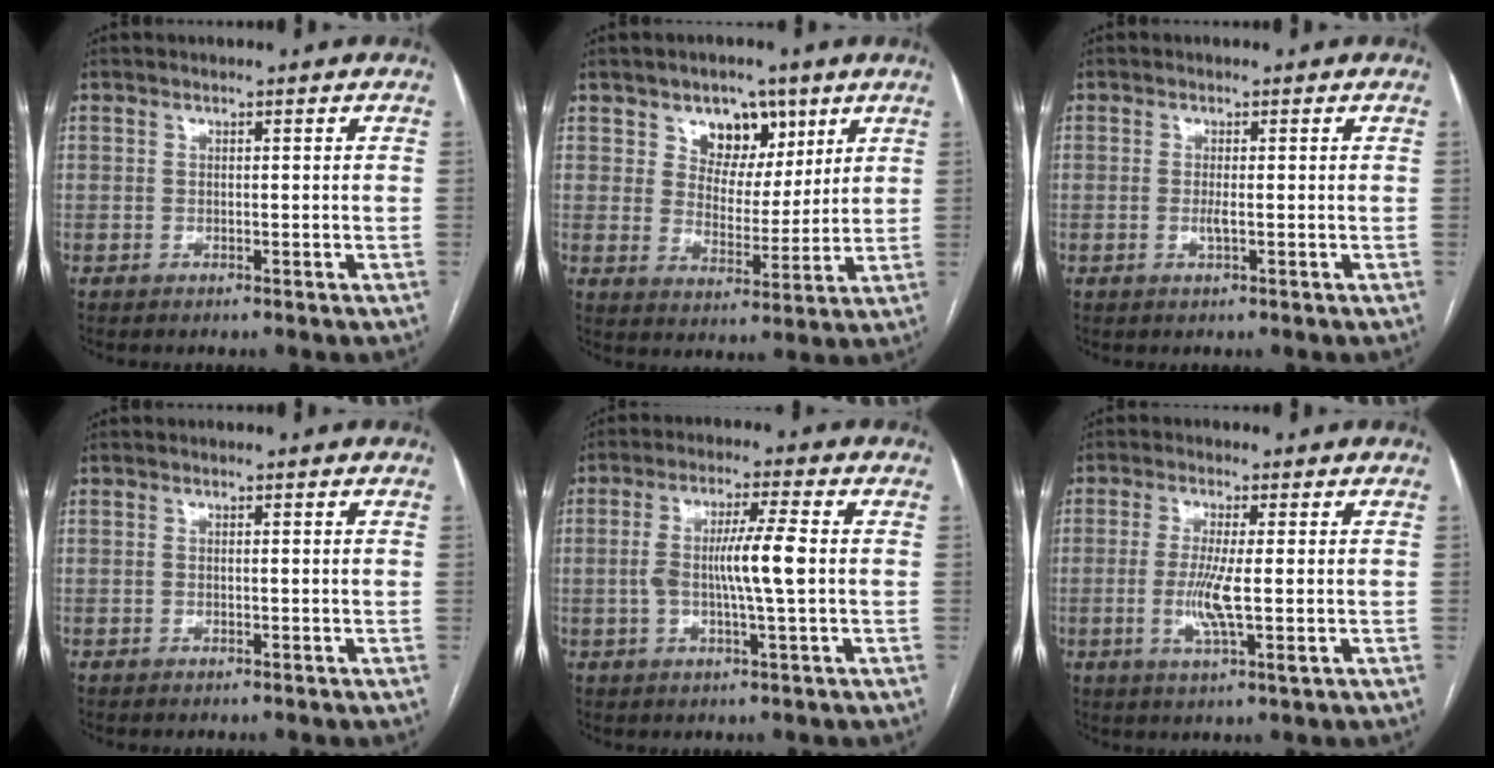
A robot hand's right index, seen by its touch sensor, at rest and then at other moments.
{"total": 7.9, "force": [4.4, 5.4, 3.7], "torque": [-0.052, 0.007, 0.075]}
{"total": 1.3, "force": [-0.2, 0.0, 1.2], "torque": [-0.028, -0.003, -0.005]}
{"total": 0.0}
{"total": 7.7, "force": [-0.2, 0.1, 7.7], "torque": [-0.147, 0.006, -0.007]}
{"total": 6.3, "force": [-0.7, 0.3, 6.3], "torque": [-0.130, -0.014, -0.013]}